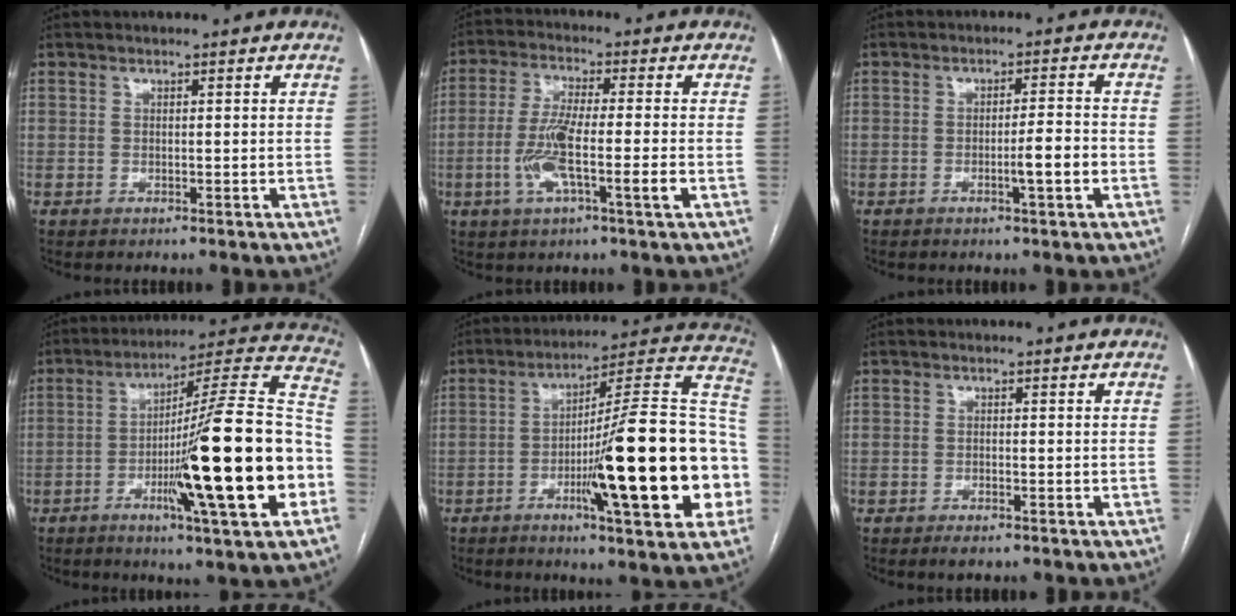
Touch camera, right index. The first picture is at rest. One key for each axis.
{"total": 9.2, "fx": -2.5, "fy": 0.6, "fz": 8.9, "tx": -0.175, "ty": -0.002, "tz": -0.050}
{"total": 4.4, "fx": -1.5, "fy": 0.0, "fz": 4.1, "tx": -0.061, "ty": -0.002, "tz": -0.024}
{"total": 25.2, "fx": -6.3, "fy": 0.4, "fz": 24.4, "tx": -0.326, "ty": -0.005, "tz": -0.107}
{"total": 25.6, "fx": -5.7, "fy": 2.4, "fz": 24.8, "tx": -0.293, "ty": 0.012, "tz": -0.087}
{"total": 1.8, "fx": -1.3, "fy": 0.4, "fz": 1.2, "tx": -0.018, "ty": -0.001, "tz": -0.018}